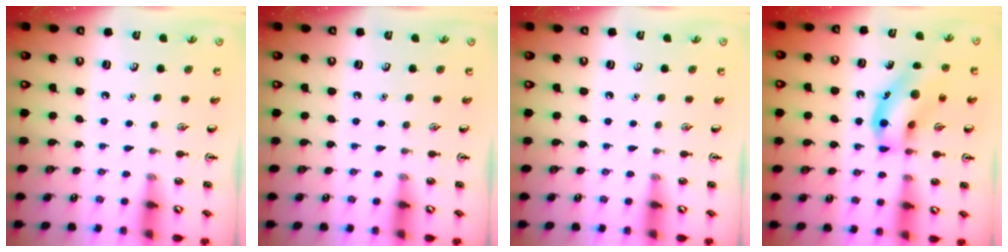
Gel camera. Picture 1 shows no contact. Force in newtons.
{"total": 0.0}
{"total": 0.0}
{"total": 14.9, "press": 14.5, "slide": 3.2}